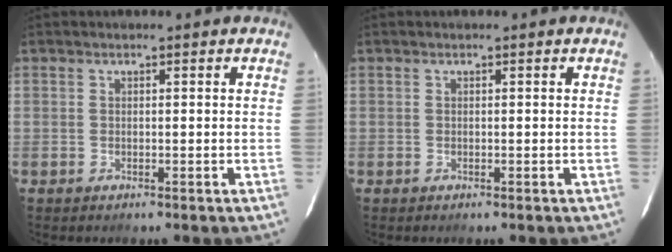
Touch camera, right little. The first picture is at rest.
{"total": 0.0}